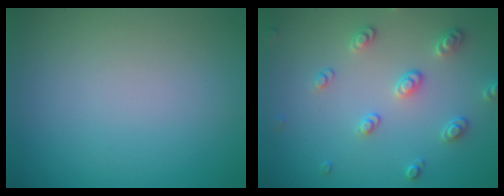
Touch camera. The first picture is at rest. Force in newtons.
{"total": 2.5, "press": 2.5, "slide": 0.4}